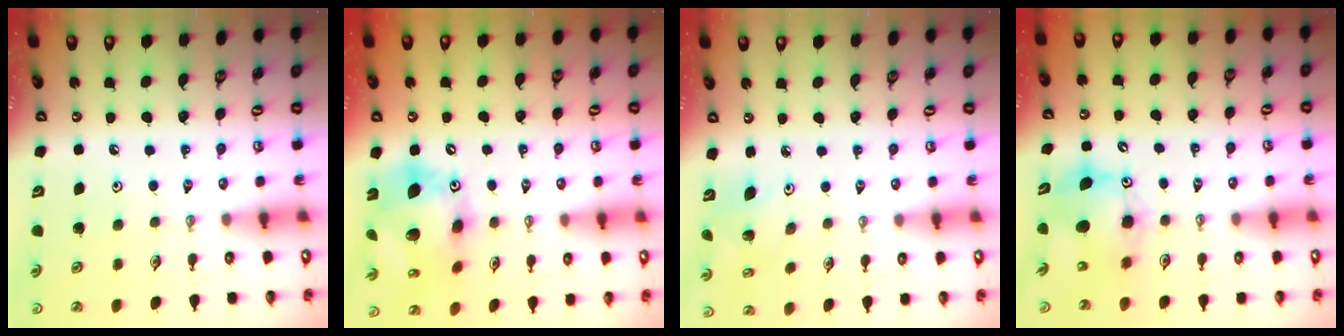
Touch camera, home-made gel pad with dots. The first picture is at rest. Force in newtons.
{"total": 16.6, "press": 16.5, "slide": 1.8}
{"total": 3.5, "press": 3.5, "slide": 0.3}
{"total": 8.8, "press": 8.8, "slide": 0.6}